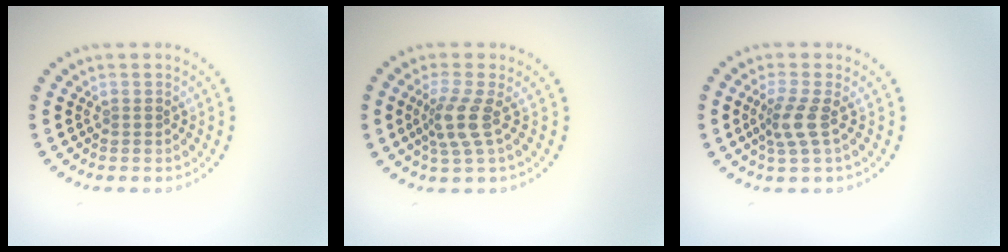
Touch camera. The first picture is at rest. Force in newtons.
{"total": 2.8, "press": 2.1, "slide": 1.8}
{"total": 2.5, "press": 1.9, "slide": 1.6}